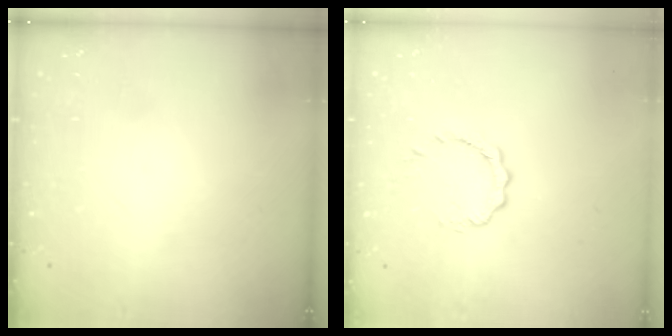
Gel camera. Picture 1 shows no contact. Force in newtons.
{"total": 4.2, "press": 4.2, "slide": 0.5}